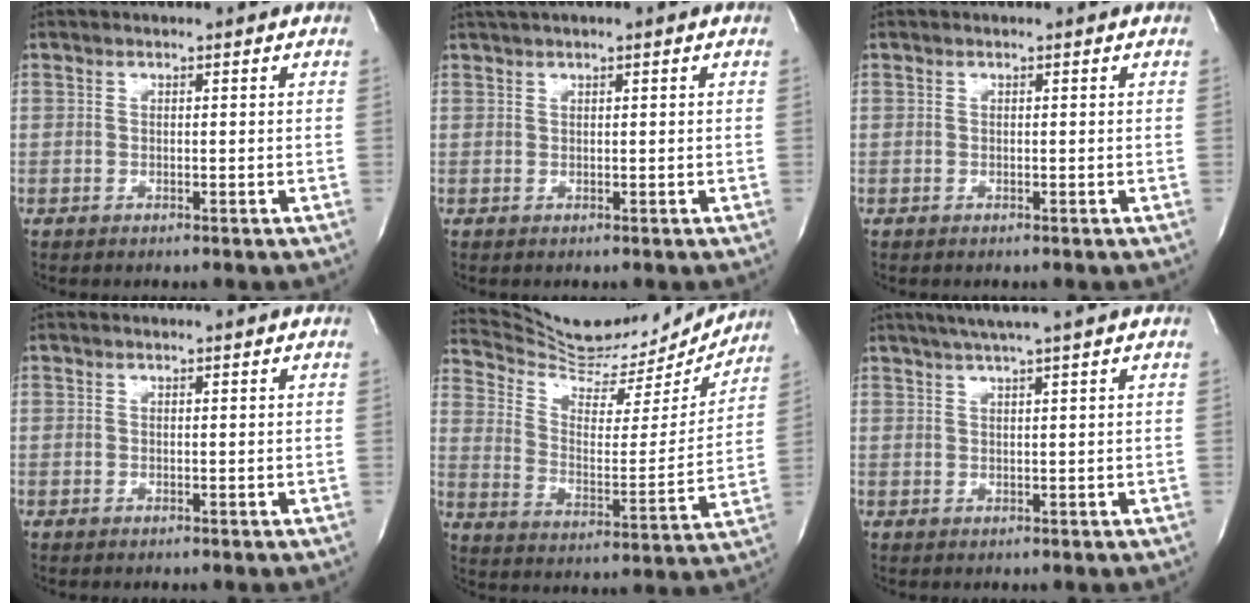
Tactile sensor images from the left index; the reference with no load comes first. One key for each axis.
{"total": 2.7, "fx": 2.2, "fy": -0.2, "fz": 1.6, "tx": -0.027, "ty": 0.026, "tz": 0.041}
{"total": 0.0}
{"total": 0.7, "fx": 0.7, "fy": -0.1, "fz": 0.2, "tx": -0.012, "ty": 0.002, "tz": 0.012}
{"total": 20.4, "fx": 19.5, "fy": 4.0, "fz": 4.4, "tx": -0.079, "ty": -0.040, "tz": 0.287}
{"total": 5.3, "fx": 4.0, "fy": -1.2, "fz": 3.2, "tx": -0.054, "ty": 0.007, "tz": 0.067}